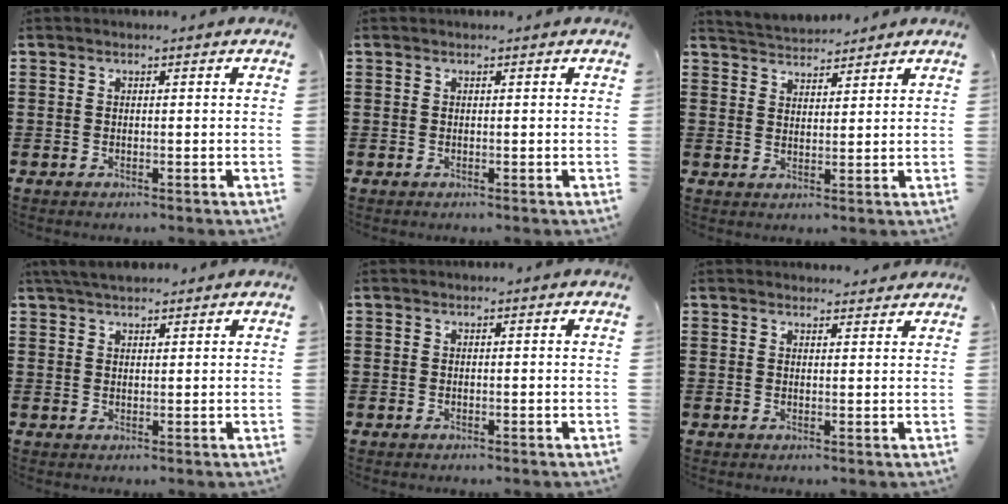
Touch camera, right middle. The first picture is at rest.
{"total": 0.0}
{"total": 3.5, "force": [3.5, 0.4, -0.3], "torque": [-0.006, -0.015, 0.065]}
{"total": 3.0, "force": [2.7, 0.8, 1.0], "torque": [-0.027, 0.001, 0.053]}
{"total": 0.0}
{"total": 1.9, "force": [1.8, 0.3, -0.2], "torque": [0.006, -0.003, 0.034]}